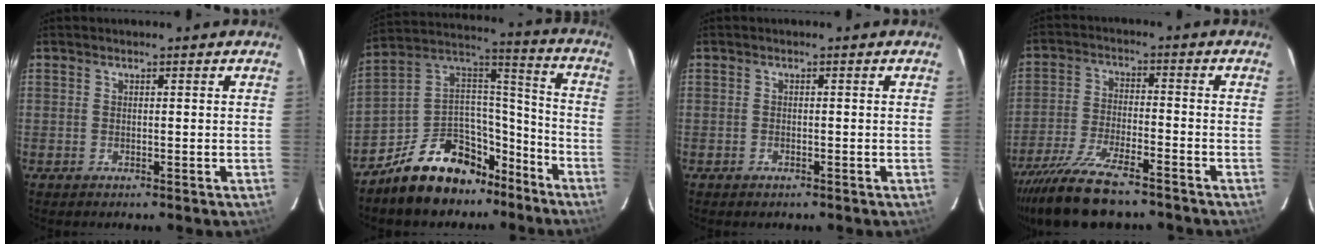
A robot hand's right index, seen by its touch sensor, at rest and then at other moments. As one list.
[{"total": 19.0, "force": [-12.8, 10.8, 8.9], "torque": [-0.188, 0.063, -0.192]}, {"total": 1.0, "force": [-0.7, 0.6, 0.2], "torque": [-0.005, 0.001, -0.011]}, {"total": 15.7, "force": [-12.9, 3.6, 8.2], "torque": [-0.179, -0.038, -0.224]}]